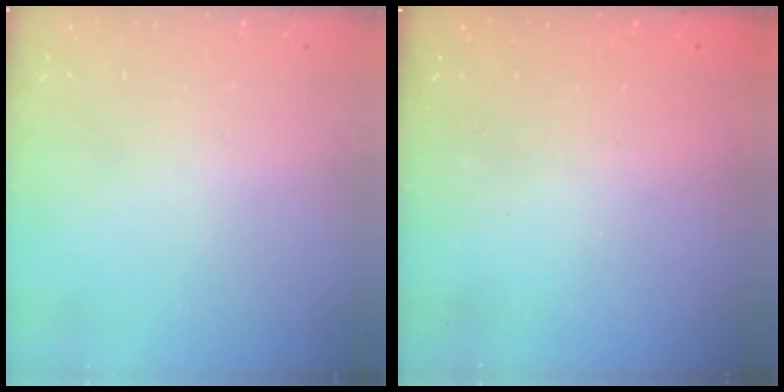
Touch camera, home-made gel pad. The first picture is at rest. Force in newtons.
{"total": 2.6, "press": 2.5, "slide": 0.9}